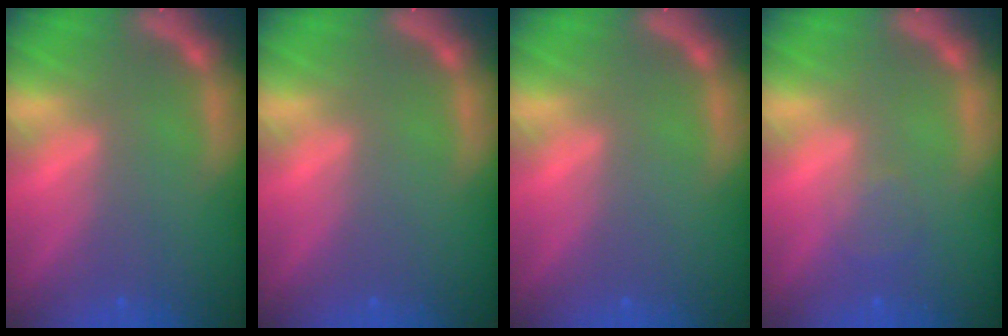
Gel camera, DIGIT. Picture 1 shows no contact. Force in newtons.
{"total": 0.0}
{"total": 0.0}
{"total": 1.5}